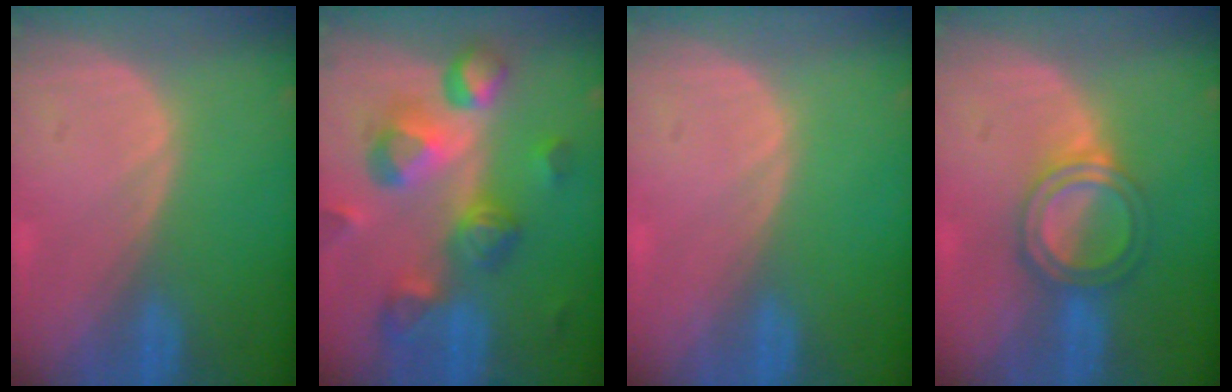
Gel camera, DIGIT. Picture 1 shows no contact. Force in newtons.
{"total": 10.7, "press": 9.6, "slide": 4.8}
{"total": 0.0}
{"total": 5.3, "press": 5.2, "slide": 1.3}